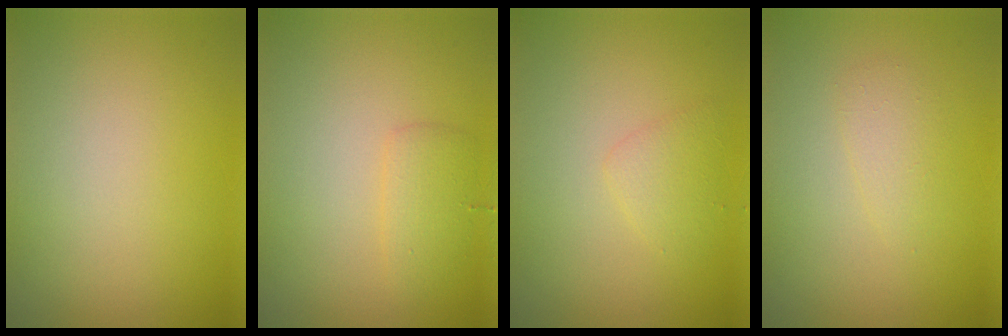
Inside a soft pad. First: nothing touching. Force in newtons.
{"total": 1.7, "press": 1.7, "slide": 0.1}
{"total": 1.4, "press": 1.4, "slide": 0.0}
{"total": 1.4, "press": 1.4, "slide": 0.1}